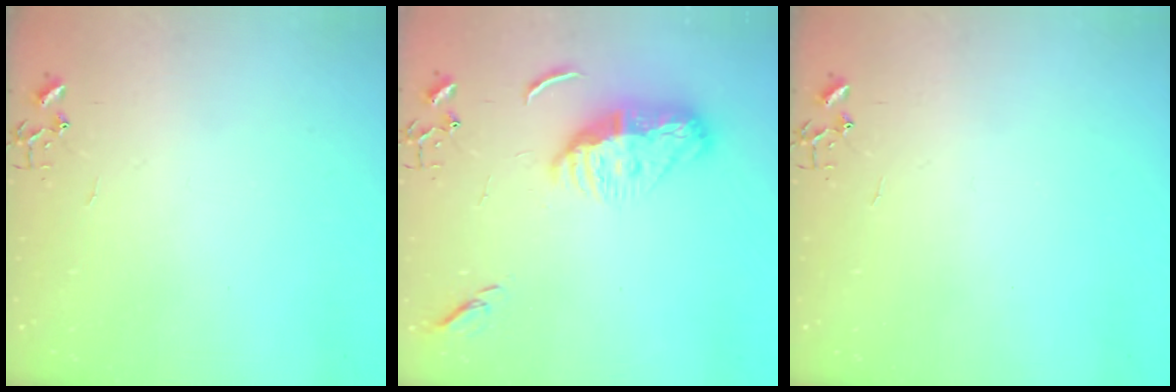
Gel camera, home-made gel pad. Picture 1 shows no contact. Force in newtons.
{"total": 12.4, "press": 12.4, "slide": 1.3}
{"total": 0.0}